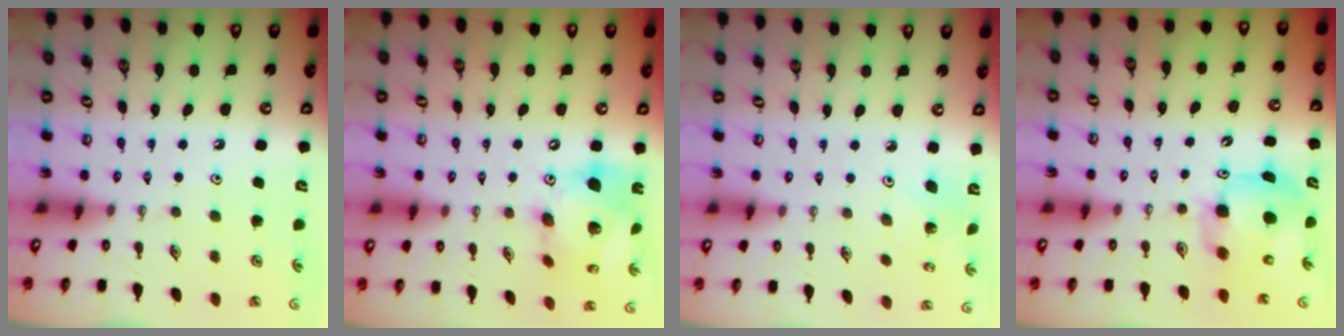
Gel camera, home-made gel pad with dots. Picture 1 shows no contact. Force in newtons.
{"total": 18.0, "press": 17.7, "slide": 3.2}
{"total": 4.1, "press": 4.1, "slide": 0.2}
{"total": 8.1, "press": 8.0, "slide": 0.6}